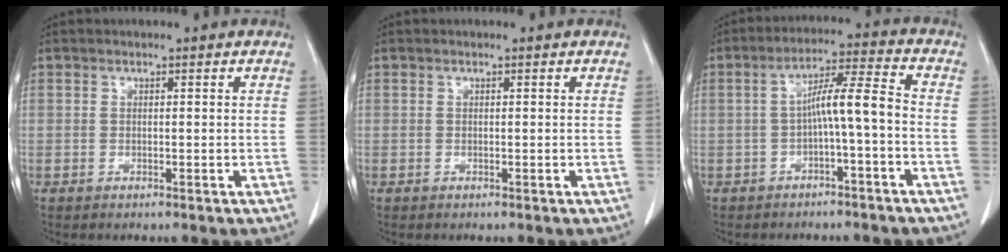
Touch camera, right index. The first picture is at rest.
{"total": 0.0}
{"total": 6.9, "force": [-1.5, 0.1, 6.7], "torque": [-0.115, 0.028, -0.024]}